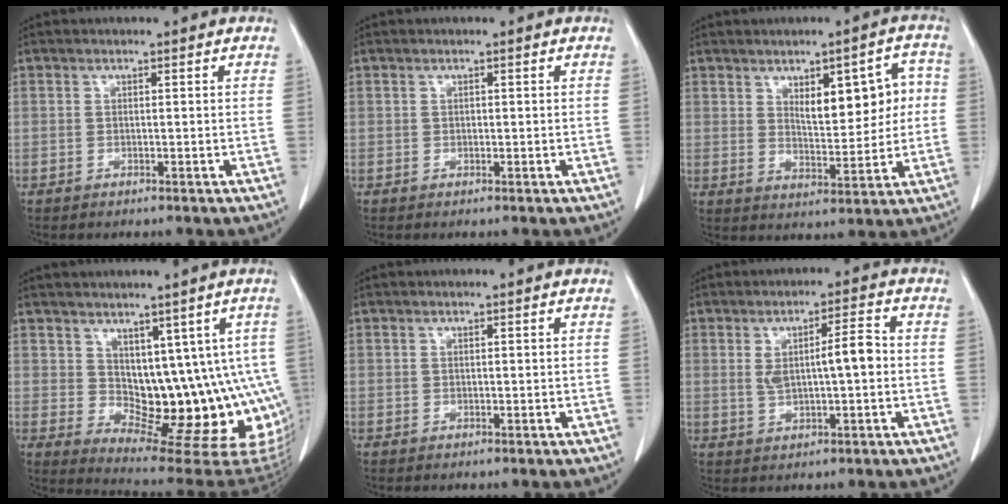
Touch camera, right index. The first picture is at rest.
{"total": 0.0}
{"total": 9.1, "force": [2.2, 3.5, 8.1], "torque": [-0.106, 0.019, 0.039]}
{"total": 13.6, "force": [1.9, 7.9, 10.8], "torque": [-0.117, 0.000, 0.044]}
{"total": 0.0}
{"total": 6.1, "force": [0.3, 1.3, 5.9], "torque": [-0.102, 0.015, 0.010]}